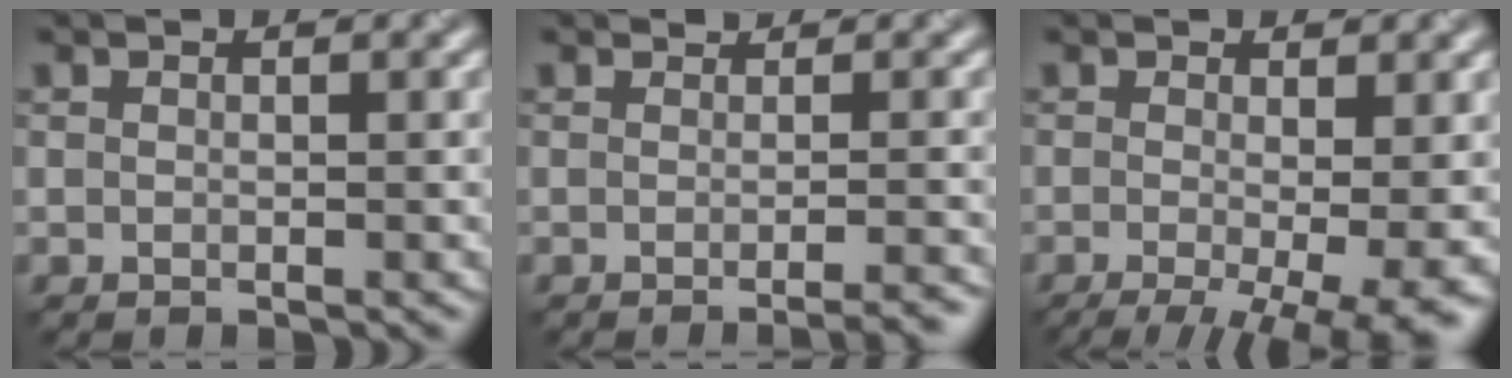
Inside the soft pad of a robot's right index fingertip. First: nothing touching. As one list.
[{"total": 2.9, "force": [-0.9, 1.0, 2.6], "torque": [-0.008, 0.001, -0.015]}, {"total": 10.1, "force": [-2.8, 3.5, 9.0], "torque": [-0.118, -0.021, -0.029]}]